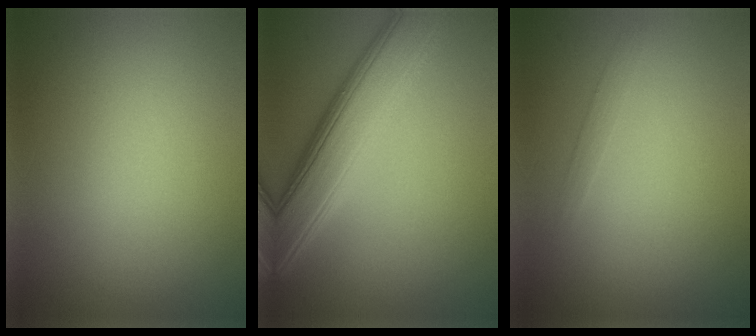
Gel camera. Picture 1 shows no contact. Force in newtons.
{"total": 8.0, "press": 8.0, "slide": 0.2}
{"total": 0.9, "press": 0.9, "slide": 0.0}